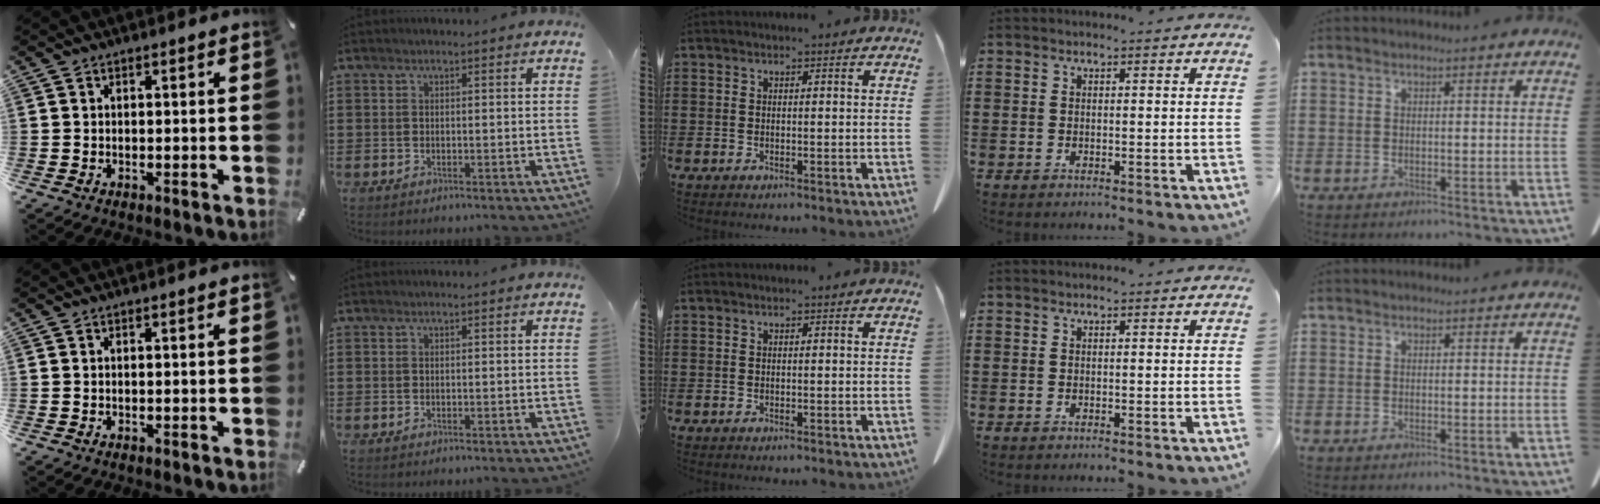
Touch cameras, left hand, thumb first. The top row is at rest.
{}